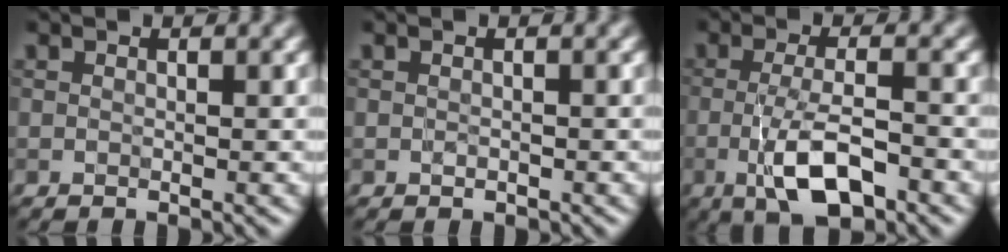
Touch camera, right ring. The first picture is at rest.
{"total": 0.5, "force": [-0.3, 0.4, 0.2], "torque": [-0.003, 0.001, -0.003]}
{"total": 5.8, "force": [-2.2, 1.8, 5.1], "torque": [-0.092, 0.001, -0.042]}